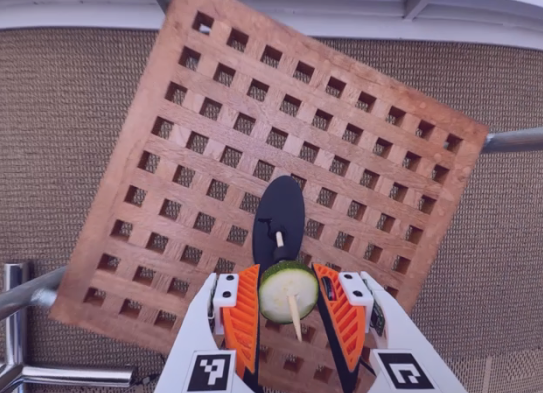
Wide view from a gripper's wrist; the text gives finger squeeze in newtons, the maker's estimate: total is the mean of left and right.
{"total": 9.2, "left": 9.4, "right": 9.1}